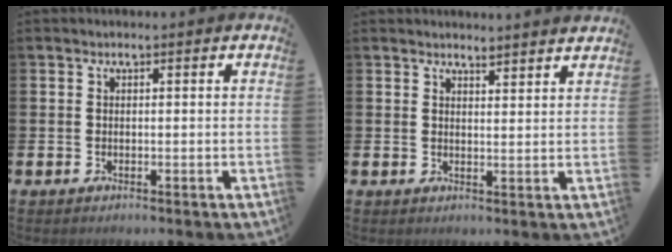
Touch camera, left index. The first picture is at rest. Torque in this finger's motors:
{"motor_torque": [0.04, -0.20, 0.03, 0.00]}